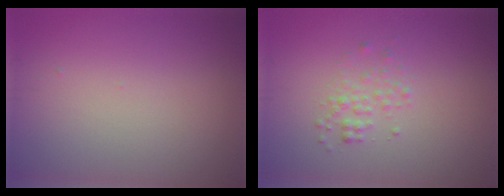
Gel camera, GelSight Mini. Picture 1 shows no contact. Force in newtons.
{"total": 1.4, "press": 1.4, "slide": 0.1}